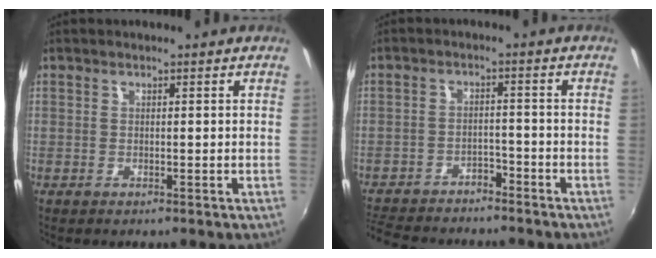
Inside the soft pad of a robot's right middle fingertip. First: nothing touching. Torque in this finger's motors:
{"motor_torque": [1.07, -1.07, 0.14, 0.05]}